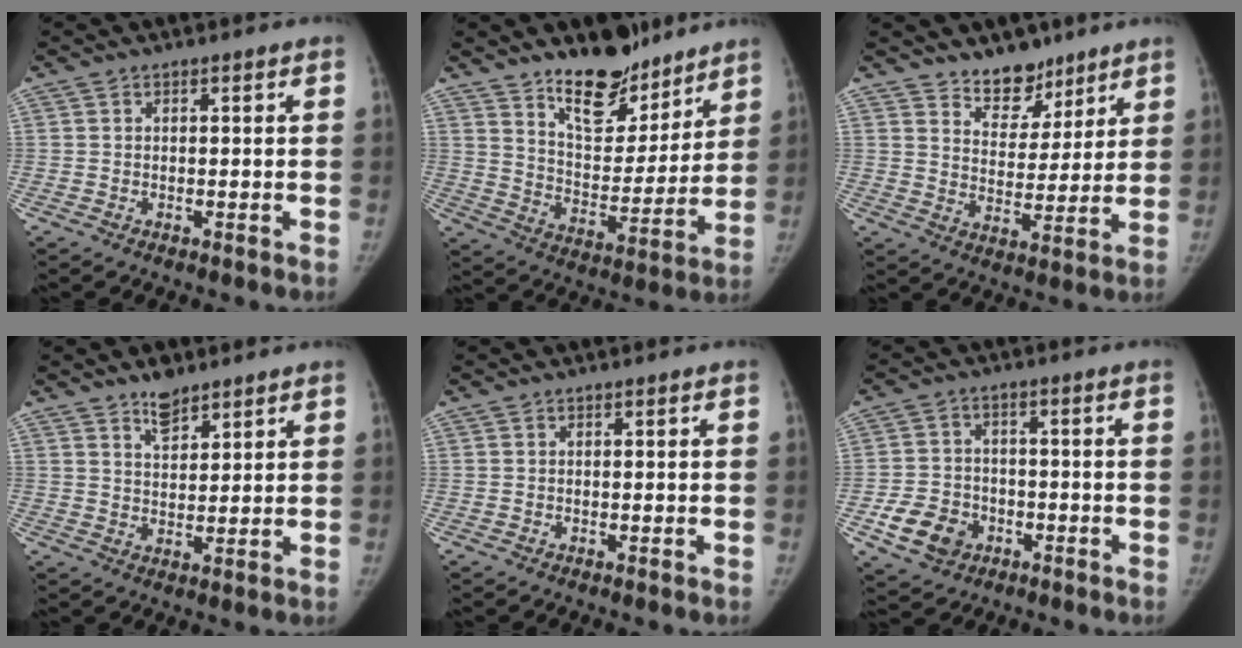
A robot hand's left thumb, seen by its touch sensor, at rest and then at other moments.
{"total": 15.6, "force": [12.0, 7.1, 7.0], "torque": [-0.056, -0.096, 0.198]}
{"total": 8.7, "force": [6.9, 4.8, 2.2], "torque": [0.002, -0.053, 0.121]}
{"total": 4.9, "force": [3.9, 2.1, 2.1], "torque": [-0.018, -0.031, 0.069]}
{"total": 0.0}
{"total": 8.5, "force": [-3.4, 6.8, 3.8], "torque": [-0.051, 0.017, -0.055]}